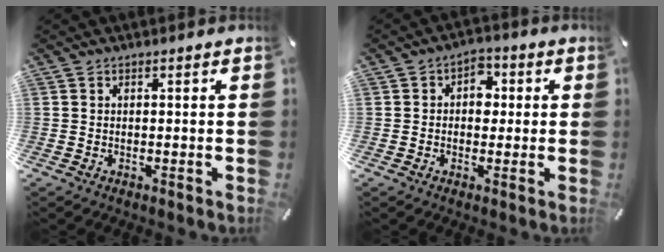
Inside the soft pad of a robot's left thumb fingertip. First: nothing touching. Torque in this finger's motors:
{"motor_torque": [0.57, 0.91, 0.36, -0.34, 0.14]}